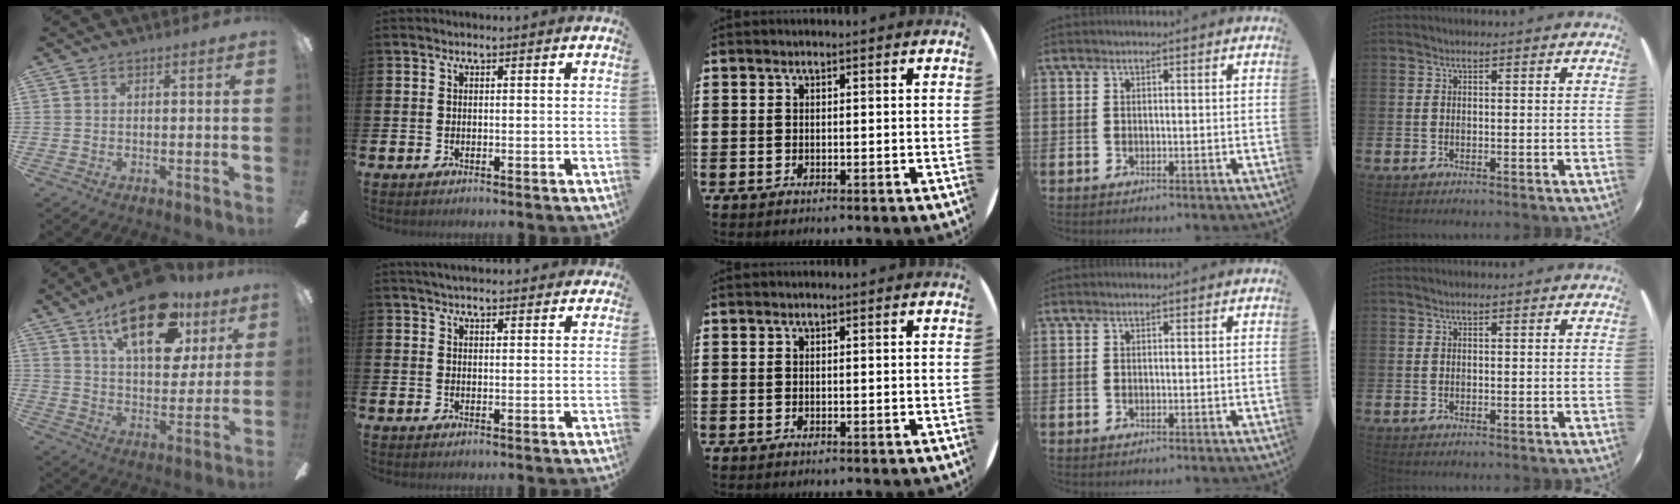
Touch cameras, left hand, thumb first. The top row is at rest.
{"thumb": {"total": 20.9, "force": [11.9, 9.9, 14.0], "torque": [-0.208, -0.049, 0.198]}, "index": {"total": 3.4, "force": [3.4, 0.5, 0.6], "torque": [-0.015, -0.012, 0.062]}}